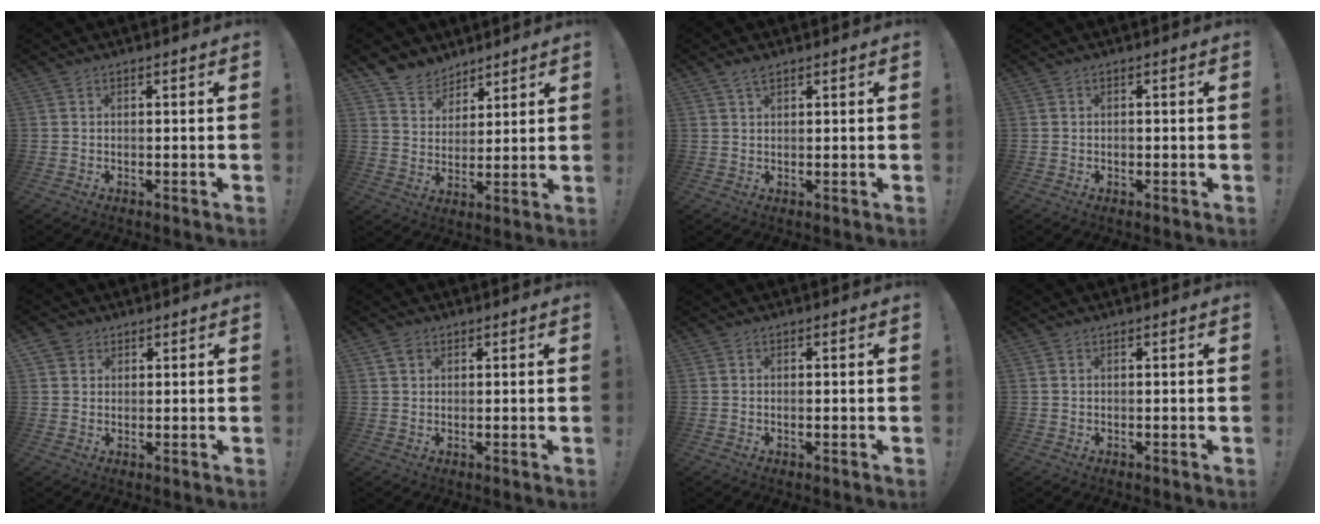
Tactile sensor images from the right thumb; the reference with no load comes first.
{"total": 7.9, "force": [6.4, 4.8, 0.3], "torque": [-0.017, -0.050, 0.127]}
{"total": 2.5, "force": [1.9, 0.7, 1.5], "torque": [-0.022, -0.006, 0.032]}
{"total": 0.8, "force": [-0.4, 0.7, 0.3], "torque": [-0.009, 0.004, -0.007]}
{"total": 3.4, "force": [1.9, 2.8, 0.2], "torque": [-0.005, -0.005, 0.035]}
{"total": 2.2, "force": [1.2, 1.6, 0.7], "torque": [-0.015, 0.004, 0.024]}
{"total": 0.7, "force": [-0.2, -0.1, 0.6], "torque": [-0.004, -0.003, -0.005]}
{"total": 0.0}